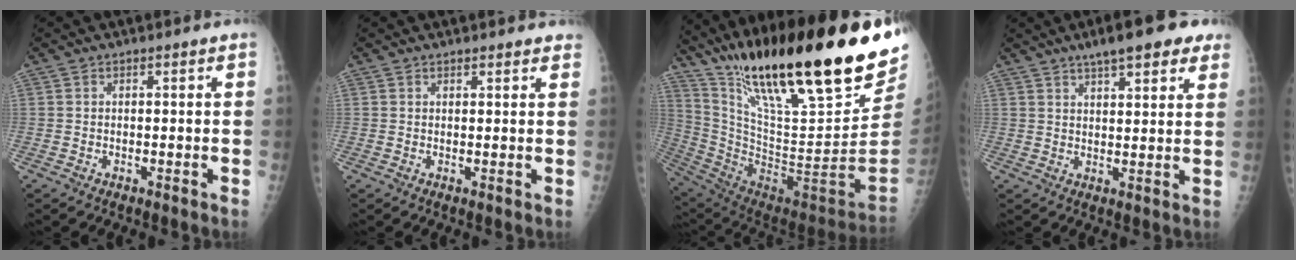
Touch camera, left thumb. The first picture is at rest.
{"total": 2.7, "force": [2.4, 0.7, 0.8], "torque": [0.003, -0.004, 0.023]}
{"total": 37.3, "force": [23.0, 9.0, 28.0], "torque": [-0.423, -0.069, 0.395]}
{"total": 11.8, "force": [7.9, 3.3, 8.1], "torque": [-0.088, -0.013, 0.106]}